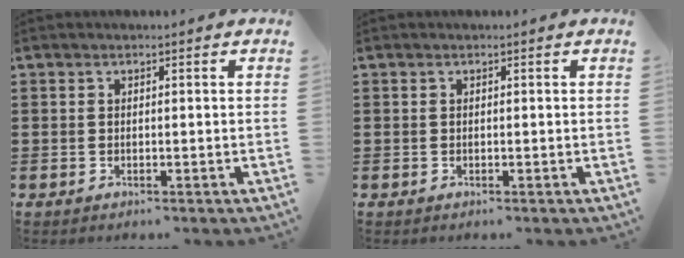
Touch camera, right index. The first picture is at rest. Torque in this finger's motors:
{"motor_torque": [0.03, -0.02, 0.00, 0.00]}